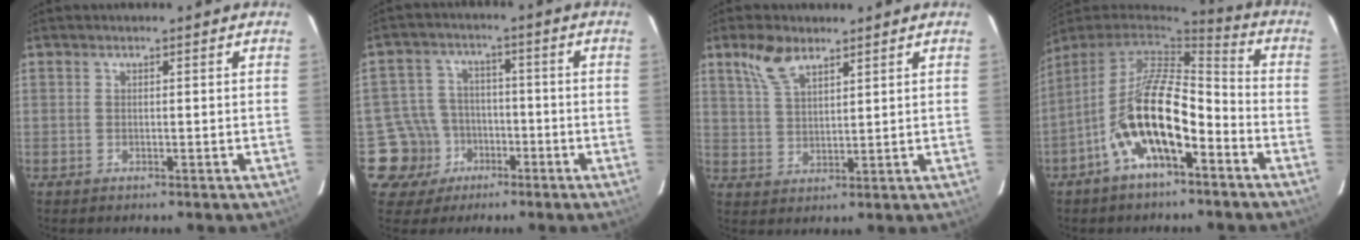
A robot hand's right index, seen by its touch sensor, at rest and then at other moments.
{"total": 9.1, "force": [-4.0, 8.1, 0.3], "torque": [-0.033, 0.029, -0.056]}
{"total": 6.6, "force": [4.4, 2.9, 3.9], "torque": [-0.079, 0.012, 0.091]}
{"total": 15.8, "force": [-6.9, 5.8, 13.0], "torque": [-0.247, -0.006, -0.132]}